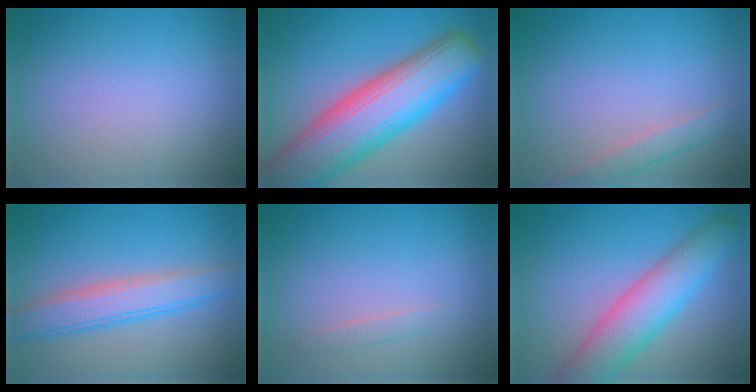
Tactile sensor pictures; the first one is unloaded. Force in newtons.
{"total": 12.4, "press": 12.4, "slide": 0.7}
{"total": 1.8, "press": 1.8, "slide": 0.1}
{"total": 3.9, "press": 3.9, "slide": 0.2}
{"total": 0.8, "press": 0.8, "slide": 0.0}
{"total": 6.9, "press": 6.8, "slide": 0.3}